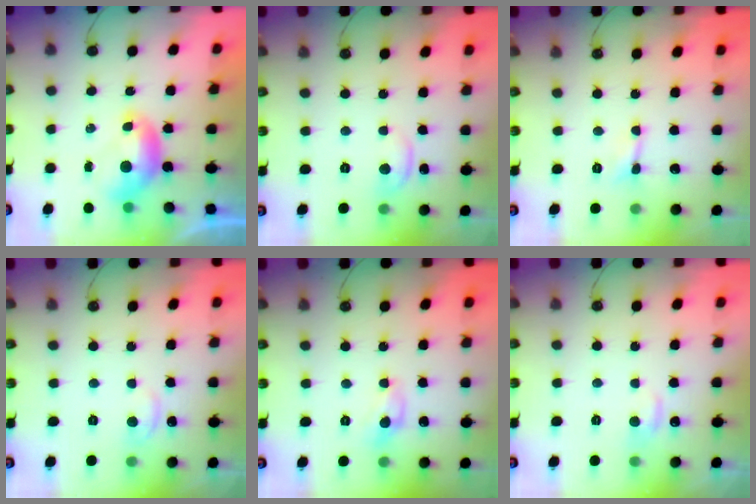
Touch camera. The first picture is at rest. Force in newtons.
{"total": 0.0}
{"total": 2.4, "press": 2.3, "slide": 0.6}
{"total": 1.5, "press": 1.4, "slide": 0.6}
{"total": 3.2, "press": 3.1, "slide": 0.3}
{"total": 1.1, "press": 0.7, "slide": 0.8}